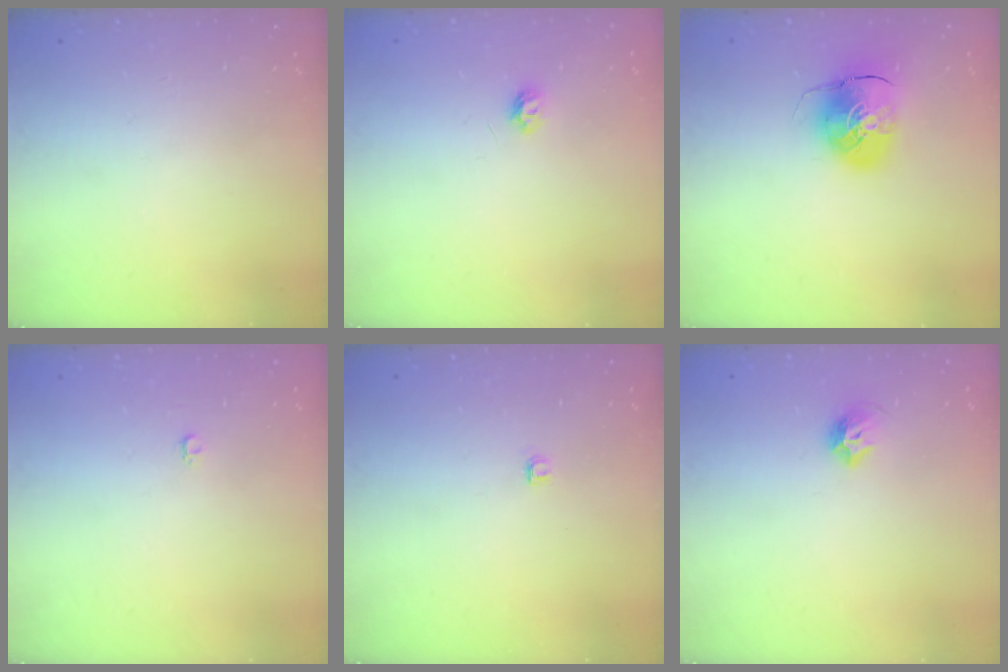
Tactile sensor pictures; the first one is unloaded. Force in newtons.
{"total": 4.3, "press": 4.3, "slide": 0.5}
{"total": 9.6, "press": 9.4, "slide": 1.7}
{"total": 2.6, "press": 2.6, "slide": 0.3}
{"total": 2.8, "press": 2.8, "slide": 0.4}
{"total": 7.4, "press": 7.3, "slide": 1.2}